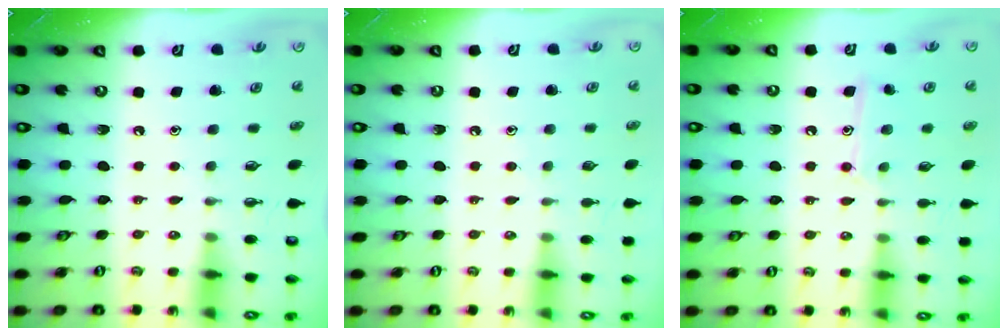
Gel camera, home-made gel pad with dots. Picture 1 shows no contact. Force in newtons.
{"total": 3.0, "press": 2.9, "slide": 0.3}
{"total": 8.8, "press": 8.8, "slide": 0.6}